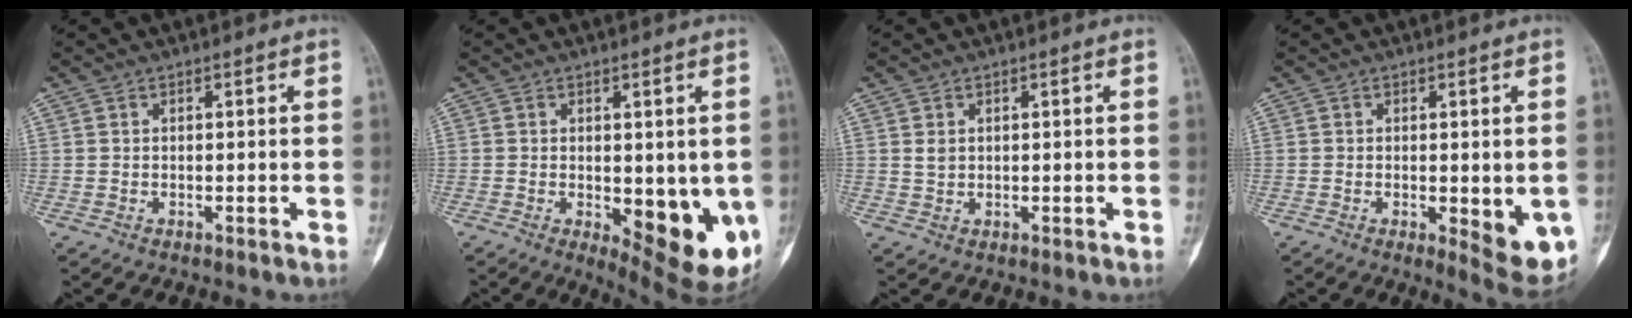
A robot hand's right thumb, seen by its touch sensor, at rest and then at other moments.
{"total": 13.0, "force": [-2.8, 5.3, 11.6], "torque": [-0.128, -0.023, -0.020]}
{"total": 1.4, "force": [0.5, 1.0, 0.8], "torque": [-0.011, -0.003, 0.014]}
{"total": 8.5, "force": [-2.0, 3.1, 7.7], "torque": [-0.088, -0.017, -0.019]}